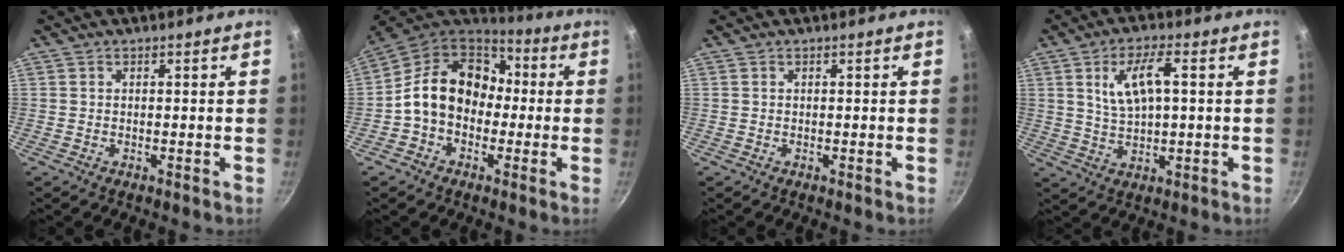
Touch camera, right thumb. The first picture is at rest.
{"total": 16.3, "force": [-0.1, 12.9, 10.0], "torque": [-0.131, 0.048, -0.018]}
{"total": 0.0}
{"total": 8.8, "force": [2.1, 3.4, 7.8], "torque": [-0.143, 0.010, 0.046]}